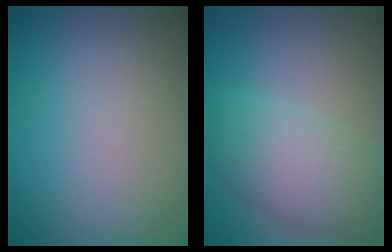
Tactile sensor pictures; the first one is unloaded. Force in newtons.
{"total": 5.6, "press": 5.6, "slide": 0.1}